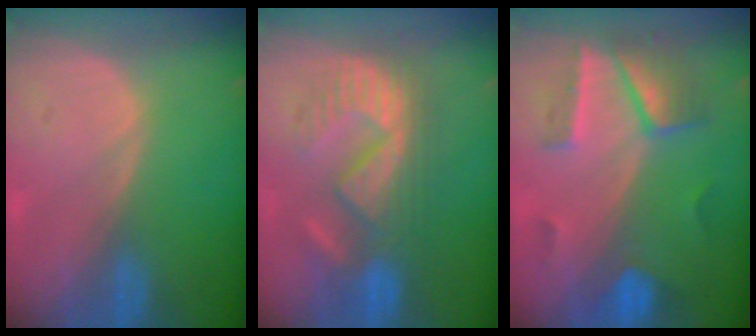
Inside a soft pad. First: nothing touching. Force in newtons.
{"total": 9.4, "press": 9.4, "slide": 0.4}
{"total": 6.9, "press": 6.9, "slide": 0.7}